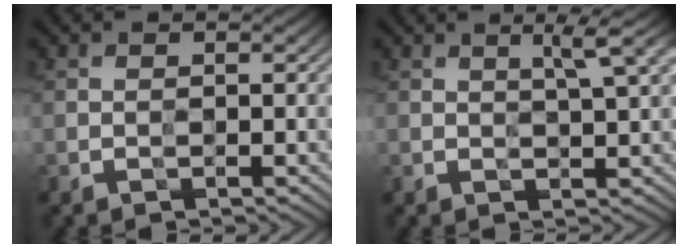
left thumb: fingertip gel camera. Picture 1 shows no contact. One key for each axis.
{"total": 2.5, "fx": 1.5, "fy": 0.1, "fz": 2.0, "tx": -0.033, "ty": 0.002, "tz": 0.029}